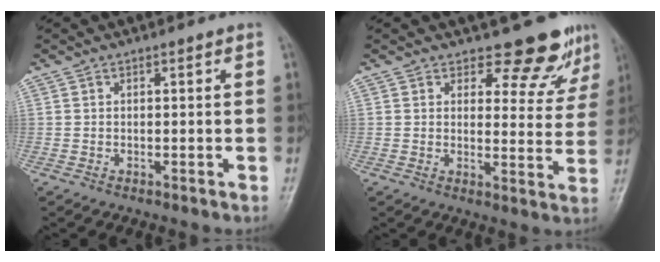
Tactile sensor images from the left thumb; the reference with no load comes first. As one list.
[{"total": 8.4, "force": [7.4, 3.4, 1.9], "torque": [0.010, -0.063, 0.081]}]